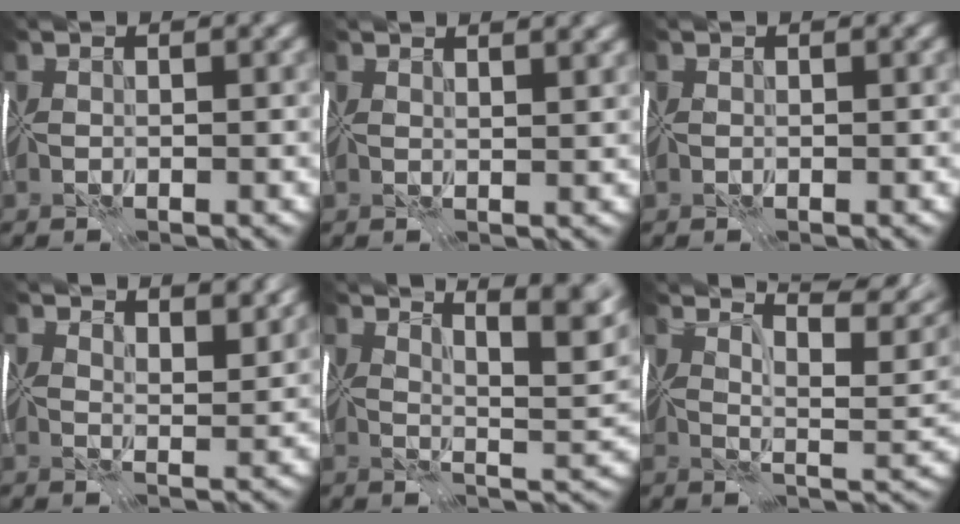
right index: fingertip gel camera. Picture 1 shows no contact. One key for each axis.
{"total": 3.9, "fx": 2.8, "fy": 1.4, "fz": 2.2, "tx": -0.010, "ty": 0.023, "tz": 0.020}
{"total": 0.6, "fx": 0.2, "fy": 0.5, "fz": 0.1, "tx": 0.004, "ty": 0.004, "tz": 0.002}
{"total": 6.7, "fx": 5.2, "fy": 2.3, "fz": 3.6, "tx": -0.040, "ty": 0.015, "tz": 0.060}
{"total": 9.5, "fx": 6.2, "fy": 2.3, "fz": 6.8, "tx": -0.075, "ty": 0.022, "tz": 0.074}
{"total": 8.5, "fx": 6.0, "fy": 1.7, "fz": 5.8, "tx": -0.086, "ty": 0.021, "tz": 0.090}